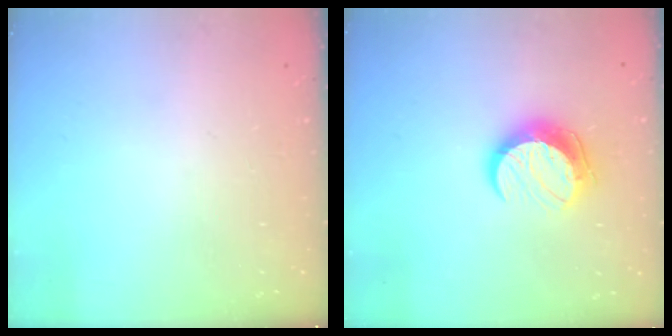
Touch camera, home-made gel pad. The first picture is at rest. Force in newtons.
{"total": 10.4, "press": 10.4, "slide": 0.8}